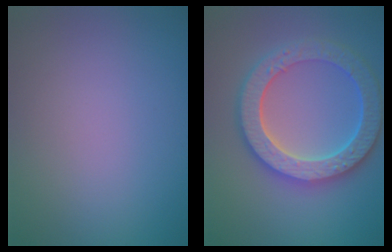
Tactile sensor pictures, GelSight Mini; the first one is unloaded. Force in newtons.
{"total": 6.5, "press": 6.3, "slide": 1.5}